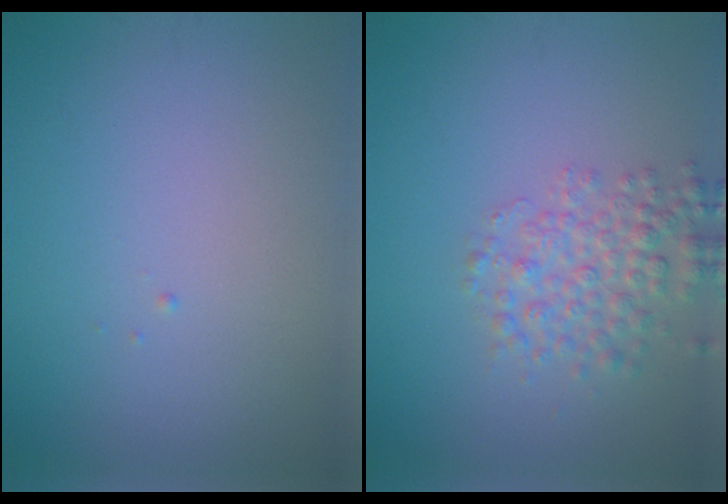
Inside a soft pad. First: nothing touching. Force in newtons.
{"total": 3.5, "press": 3.5, "slide": 0.1}